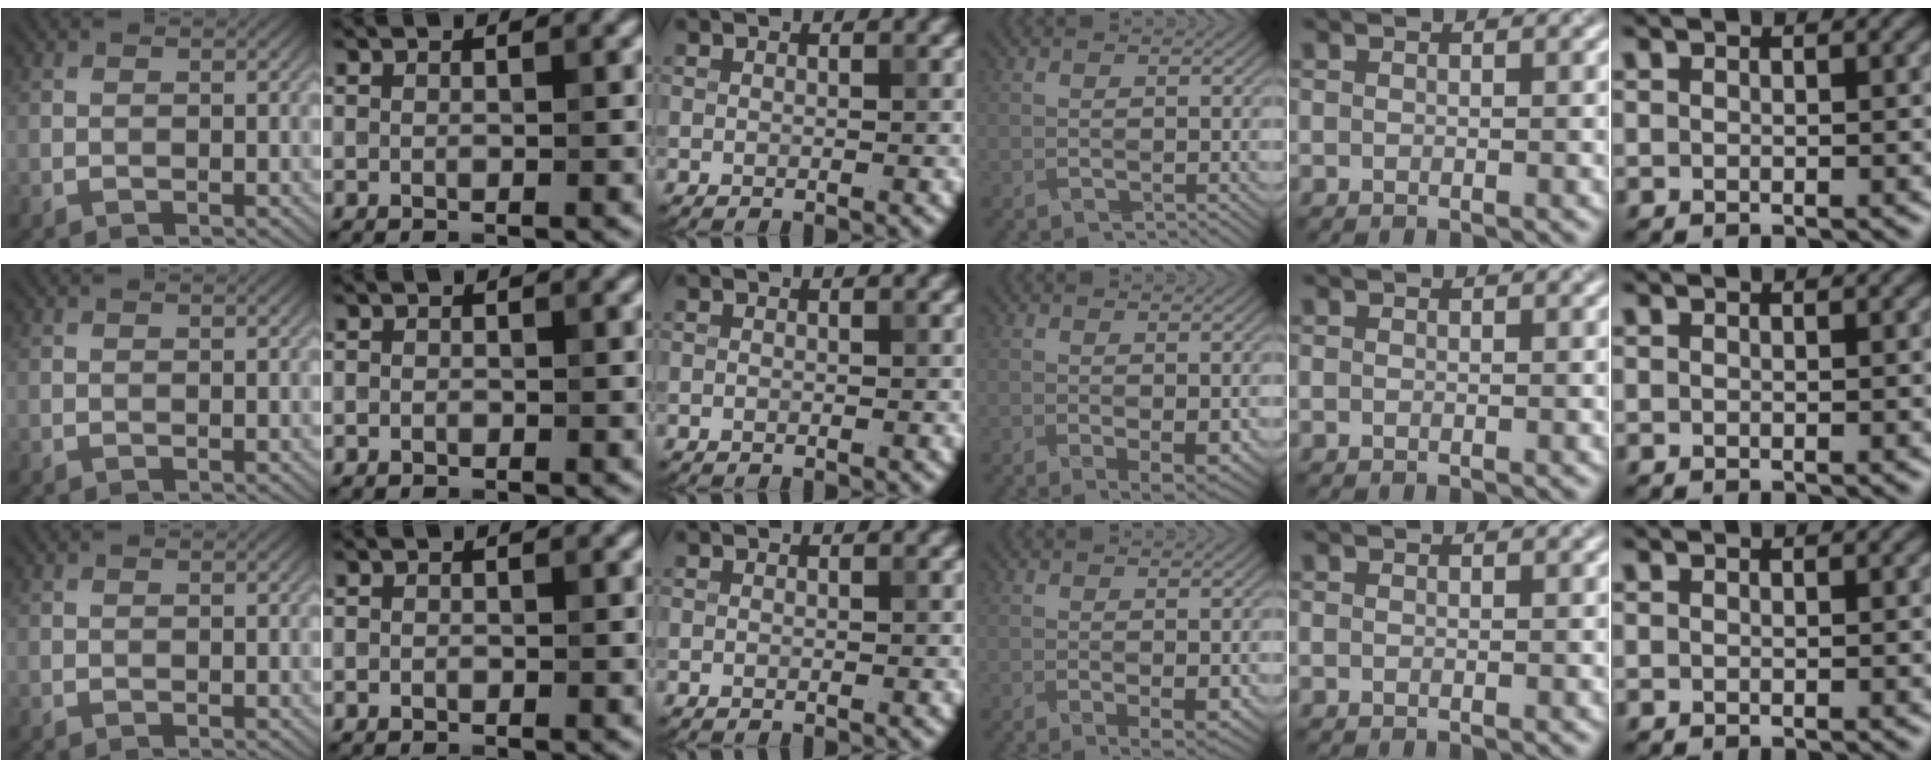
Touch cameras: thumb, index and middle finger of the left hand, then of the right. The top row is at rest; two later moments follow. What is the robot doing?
{"motion": "fold", "object": "napkin"}